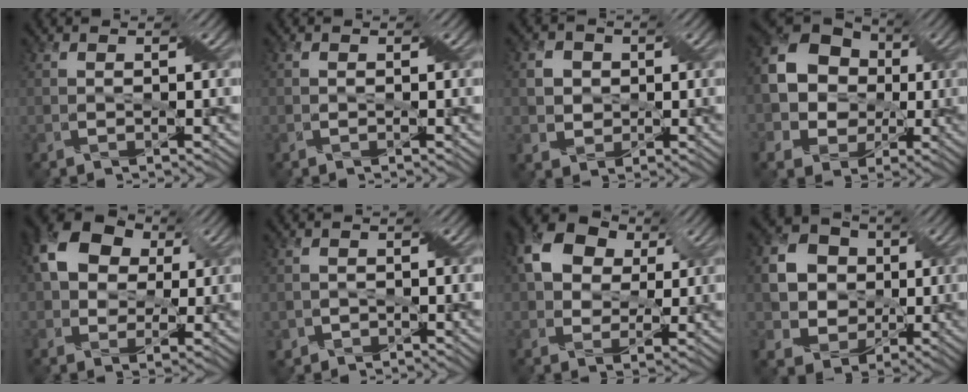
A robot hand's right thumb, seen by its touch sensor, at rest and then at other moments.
{"total": 0.0}
{"total": 3.9, "force": [0.6, 3.7, 1.1], "torque": [-0.041, 0.006, 0.006]}
{"total": 13.0, "force": [0.2, 10.9, 7.1], "torque": [-0.171, 0.007, -0.011]}
{"total": 9.8, "force": [3.0, 7.2, 6.0], "torque": [-0.140, 0.023, 0.039]}
{"total": 1.6, "force": [-0.8, 1.4, 0.0], "torque": [0.000, -0.004, -0.013]}
{"total": 8.9, "force": [3.1, 6.4, 5.3], "torque": [-0.123, 0.020, 0.045]}
{"total": 9.4, "force": [0.8, 8.3, 4.3], "torque": [-0.121, 0.007, 0.005]}